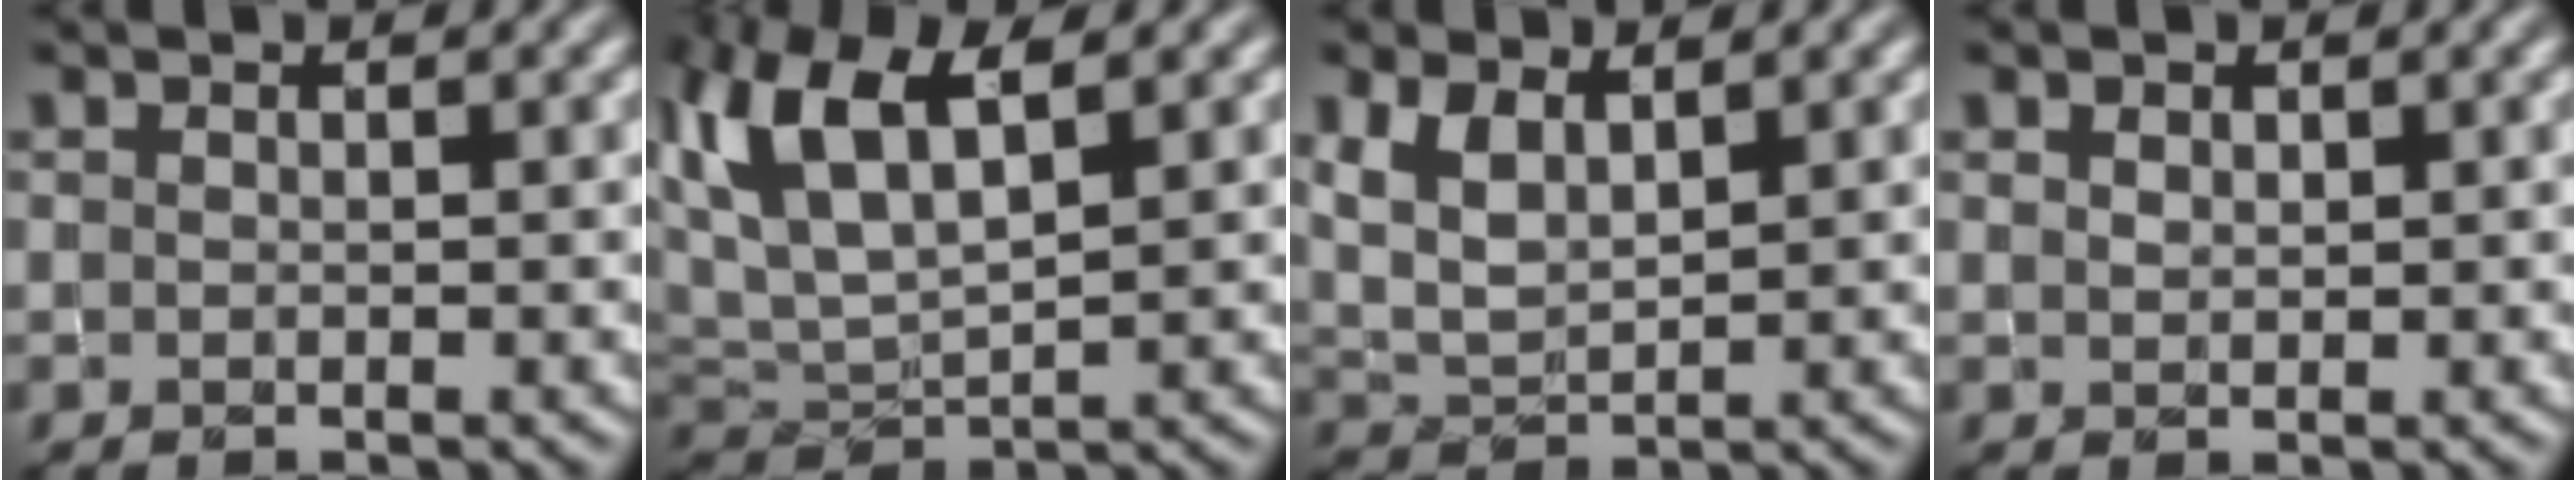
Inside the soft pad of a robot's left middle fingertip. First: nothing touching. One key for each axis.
{"total": 7.3, "fx": 3.3, "fy": 3.2, "fz": 5.7, "tx": -0.128, "ty": 0.015, "tz": 0.057}
{"total": 4.2, "fx": 2.1, "fy": 2.0, "fz": 3.0, "tx": -0.077, "ty": 0.000, "tz": 0.043}
{"total": 0.8, "fx": 0.6, "fy": 0.5, "fz": 0.3, "tx": -0.008, "ty": 0.000, "tz": 0.011}